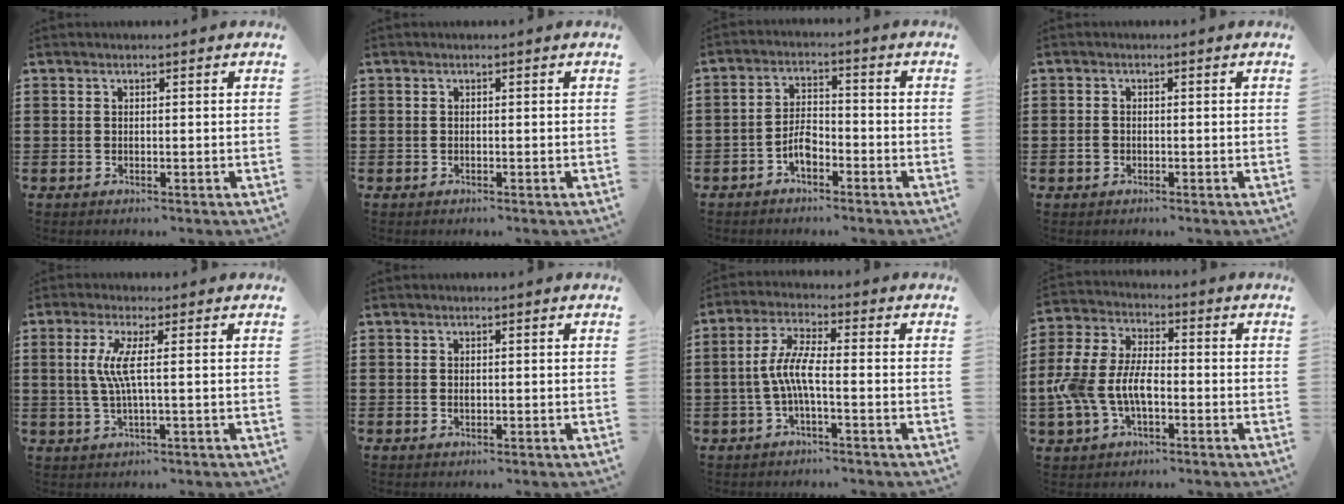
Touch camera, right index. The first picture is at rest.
{"total": 0.0}
{"total": 4.0, "force": [-2.2, 1.9, 2.8], "torque": [-0.064, 0.000, -0.046]}
{"total": 1.1, "force": [-0.5, 0.8, 0.6], "torque": [-0.014, 0.000, -0.009]}
{"total": 5.1, "force": [0.4, 0.1, 5.1], "torque": [-0.112, -0.012, 0.000]}
{"total": 0.6, "force": [0.0, 0.3, 0.5], "torque": [-0.010, 0.001, 0.000]}
{"total": 5.7, "force": [-1.4, 1.2, 5.4], "torque": [-0.126, -0.007, -0.035]}
{"total": 8.2, "force": [-2.3, 4.4, 6.5], "torque": [-0.170, -0.005, -0.051]}